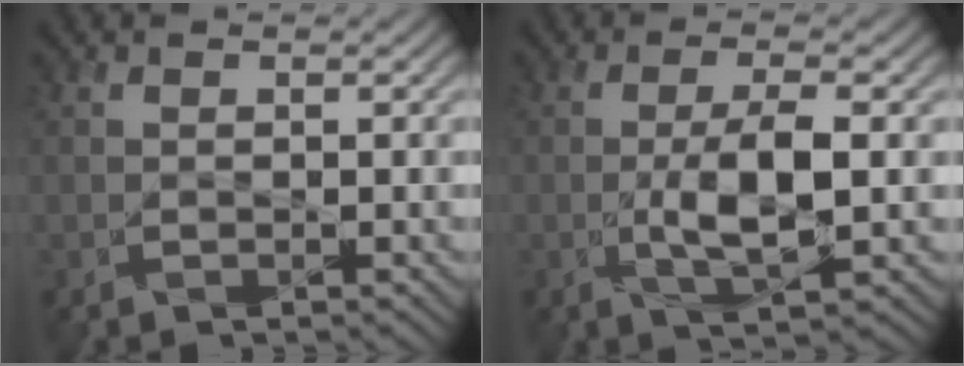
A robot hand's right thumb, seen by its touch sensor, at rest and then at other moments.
{"total": 6.1, "force": [-0.8, 1.8, 5.8], "torque": [-0.114, -0.001, -0.014]}